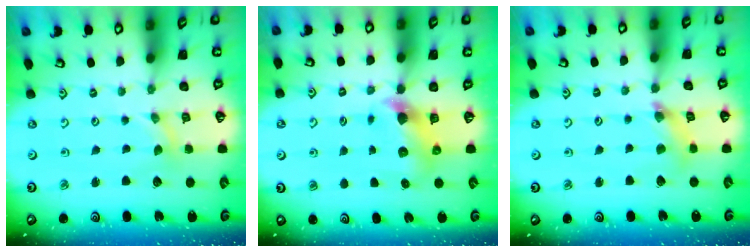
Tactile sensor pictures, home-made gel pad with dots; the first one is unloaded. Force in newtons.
{"total": 6.6, "press": 6.6, "slide": 0.4}
{"total": 5.6, "press": 5.6, "slide": 0.5}